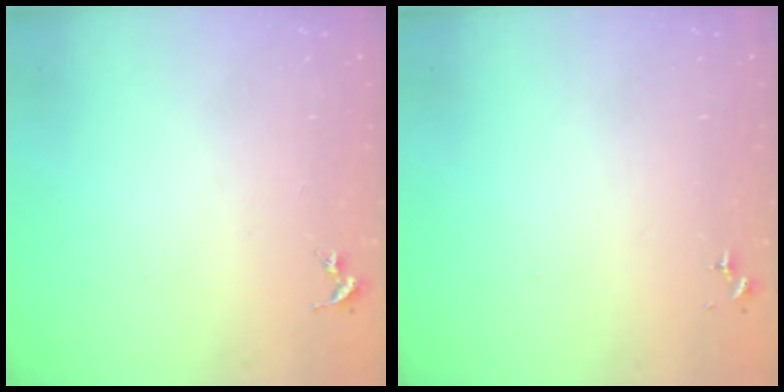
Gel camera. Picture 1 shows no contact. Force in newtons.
{"total": 0.0}